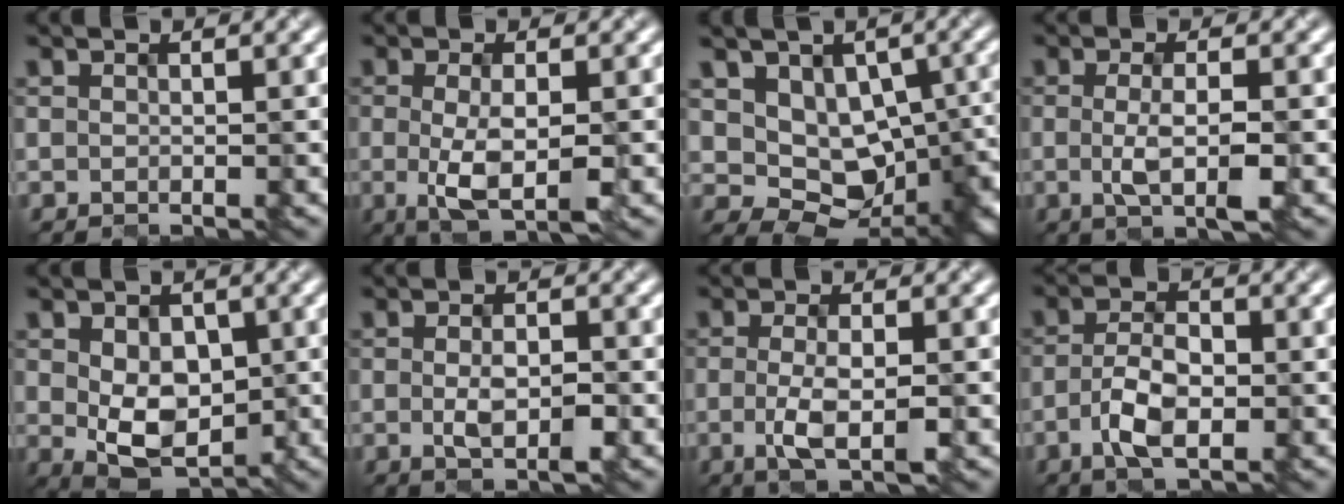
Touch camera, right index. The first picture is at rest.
{"total": 4.4, "force": [-1.2, 1.3, 4.0], "torque": [-0.082, -0.009, -0.015]}
{"total": 10.5, "force": [0.0, 7.5, 7.3], "torque": [-0.090, -0.008, 0.032]}
{"total": 3.2, "force": [-1.0, 0.5, 3.0], "torque": [-0.062, -0.007, -0.011]}
{"total": 5.3, "force": [-0.5, 3.6, 3.8], "torque": [-0.069, -0.011, 0.002]}
{"total": 2.9, "force": [-1.0, 1.0, 2.5], "torque": [-0.053, -0.004, -0.011]}
{"total": 3.5, "force": [-1.2, 0.9, 3.2], "torque": [-0.070, -0.007, -0.016]}
{"total": 4.3, "force": [-1.7, 1.9, 3.4], "torque": [-0.077, -0.002, -0.028]}